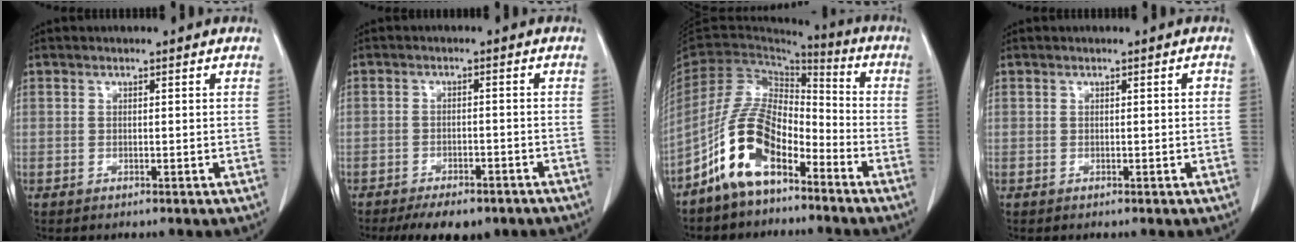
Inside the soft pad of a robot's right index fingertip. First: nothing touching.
{"total": 8.1, "force": [-6.2, 3.4, 4.0], "torque": [-0.047, 0.000, -0.085]}
{"total": 14.1, "force": [-7.3, 5.8, 10.6], "torque": [-0.219, 0.003, -0.138]}
{"total": 0.7, "force": [0.0, 0.1, 0.6], "torque": [-0.008, 0.001, 0.000]}